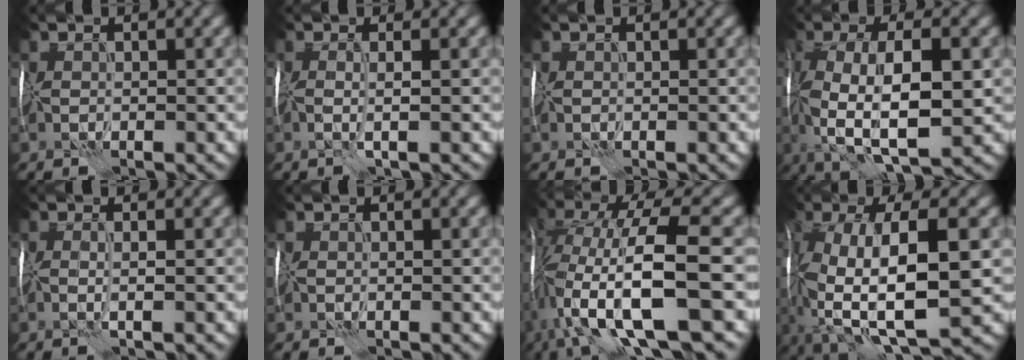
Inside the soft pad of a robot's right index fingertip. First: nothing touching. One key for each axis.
{"total": 1.7, "fx": -0.1, "fy": 0.3, "fz": 1.6, "tx": -0.019, "ty": 0.003, "tz": -0.007}
{"total": 0.0}
{"total": 10.1, "fx": -1.1, "fy": 3.8, "fz": 9.3, "tx": -0.170, "ty": -0.008, "tz": -0.016}
{"total": 1.0, "fx": -0.1, "fy": 0.1, "fz": 1.0, "tx": -0.014, "ty": -0.003, "tz": -0.005}
{"total": 0.0}
{"total": 13.4, "fx": -2.9, "fy": 3.6, "fz": 12.5, "tx": -0.231, "ty": 0.003, "tz": -0.045}
{"total": 13.7, "fx": -2.1, "fy": 5.3, "fz": 12.4, "tx": -0.230, "ty": -0.007, "tz": -0.031}